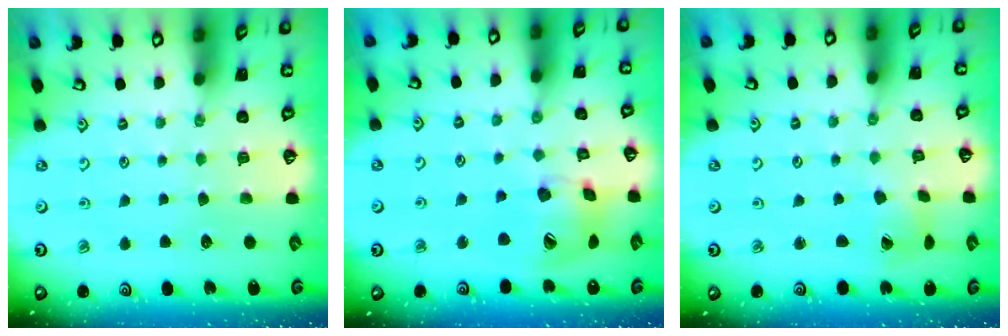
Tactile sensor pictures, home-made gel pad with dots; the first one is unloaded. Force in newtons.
{"total": 18.9, "press": 18.6, "slide": 2.9}
{"total": 2.7, "press": 2.6, "slide": 0.4}